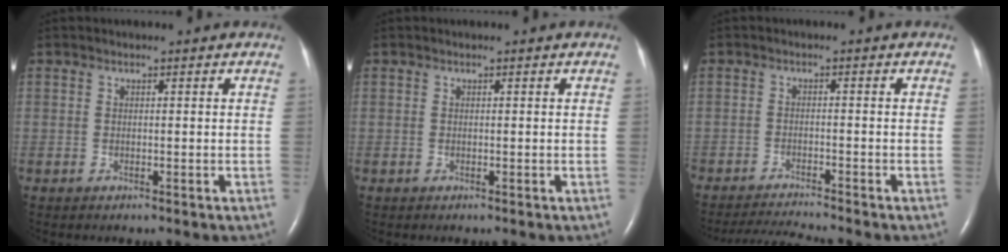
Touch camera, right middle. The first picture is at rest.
{"total": 0.0}
{"total": 5.4, "force": [-5.1, -1.4, 1.2], "torque": [-0.021, -0.019, -0.089]}